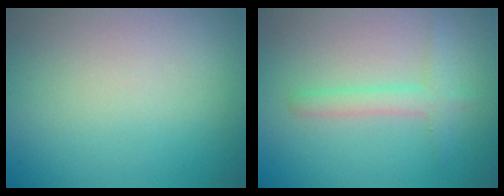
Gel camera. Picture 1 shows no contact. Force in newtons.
{"total": 2.0, "press": 2.0, "slide": 0.1}